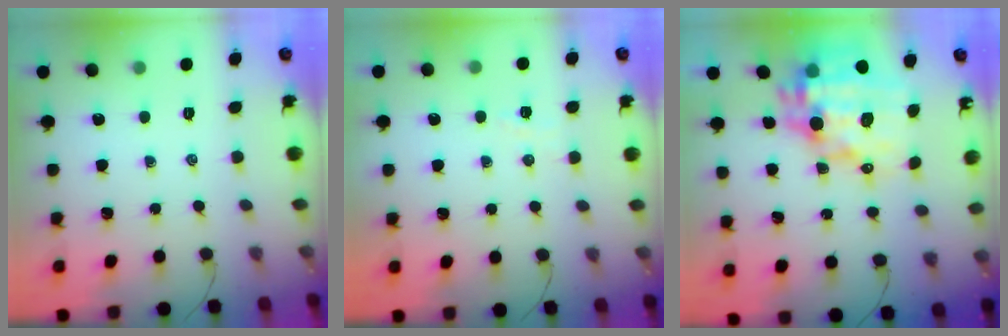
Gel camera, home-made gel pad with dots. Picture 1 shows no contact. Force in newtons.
{"total": 3.5, "press": 3.4, "slide": 0.9}
{"total": 17.7, "press": 17.2, "slide": 4.3}